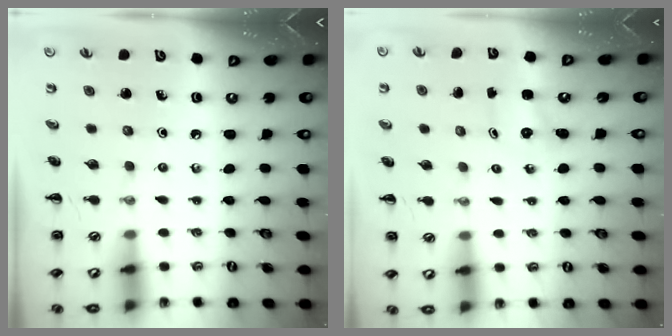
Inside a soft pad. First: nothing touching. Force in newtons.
{"total": 2.4, "press": 2.4, "slide": 0.6}